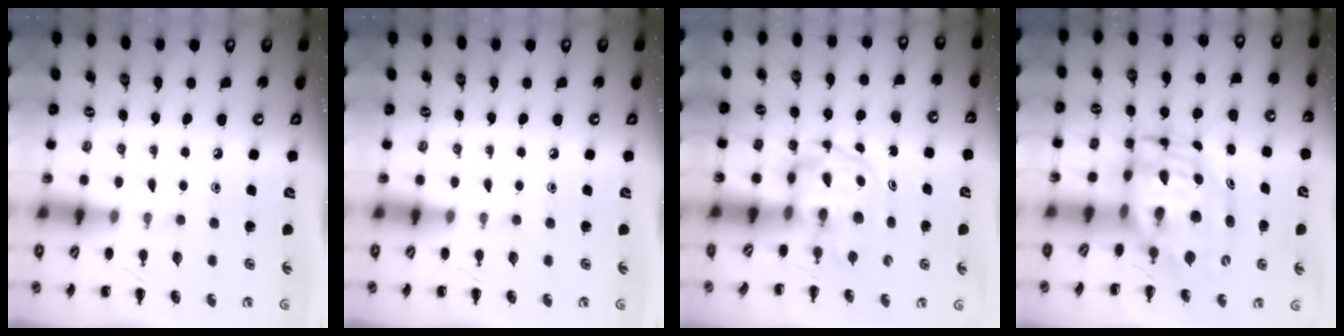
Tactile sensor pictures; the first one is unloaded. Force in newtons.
{"total": 0.0}
{"total": 3.3, "press": 3.3, "slide": 0.5}
{"total": 8.6, "press": 8.3, "slide": 2.2}